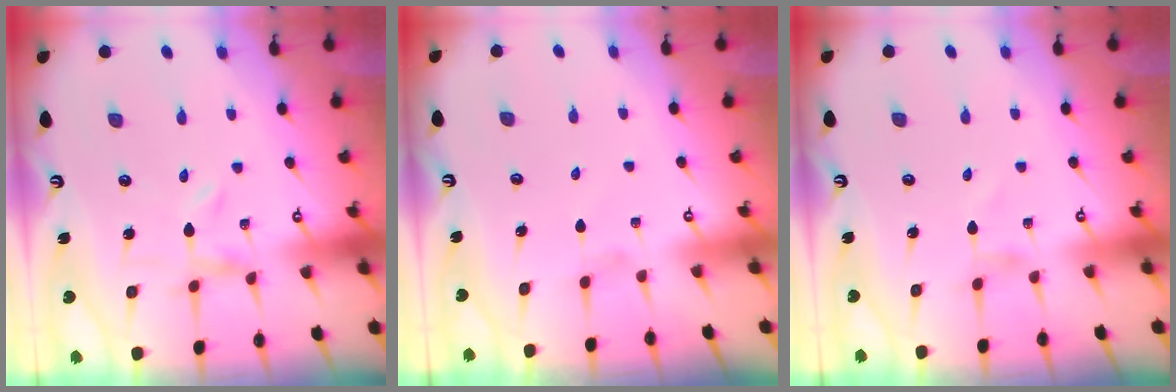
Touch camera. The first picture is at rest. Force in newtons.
{"total": 0.9, "press": 0.8, "slide": 0.4}
{"total": 0.6, "press": 0.5, "slide": 0.3}